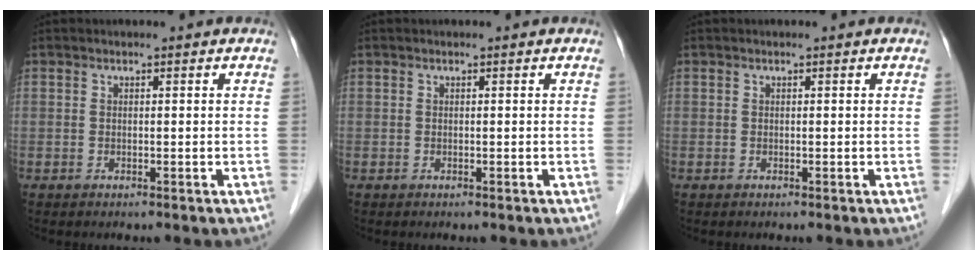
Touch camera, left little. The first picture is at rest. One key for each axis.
{"total": 0.0}
{"total": 0.0}